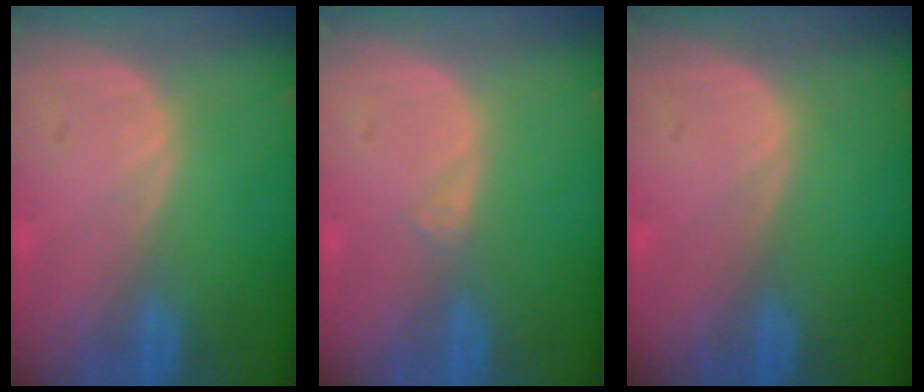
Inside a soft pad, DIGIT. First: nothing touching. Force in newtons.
{"total": 0.6, "press": 0.5, "slide": 0.2}
{"total": 0.0}